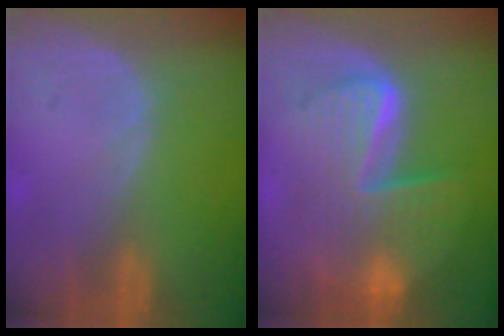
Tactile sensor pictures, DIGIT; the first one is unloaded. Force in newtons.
{"total": 10.4, "press": 10.4, "slide": 1.0}